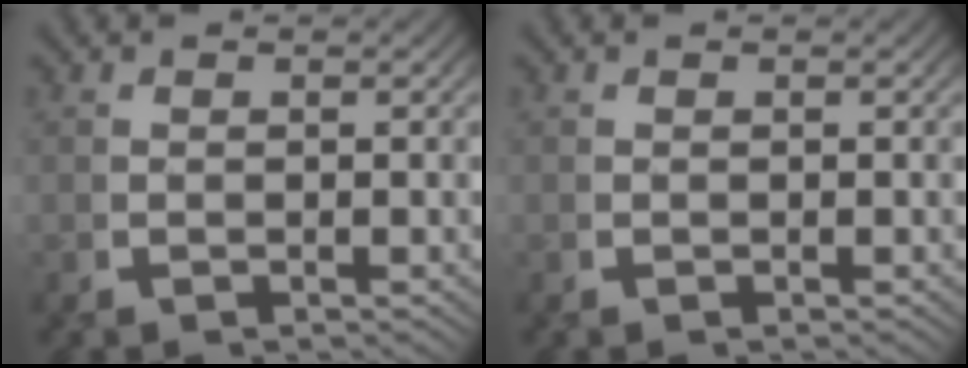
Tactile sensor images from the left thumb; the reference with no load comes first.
{"total": 0.0}